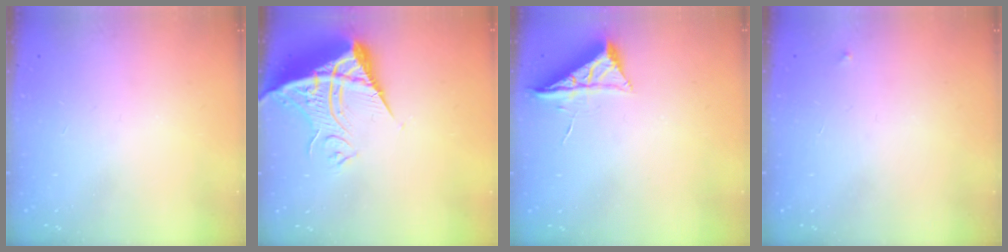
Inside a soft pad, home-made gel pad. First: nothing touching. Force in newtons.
{"total": 13.2, "press": 13.1, "slide": 1.2}
{"total": 6.1, "press": 6.1, "slide": 0.7}
{"total": 2.5, "press": 2.4, "slide": 0.4}